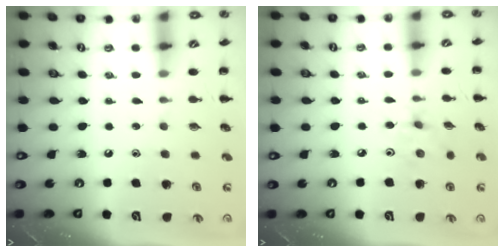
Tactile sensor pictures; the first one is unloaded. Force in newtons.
{"total": 4.3, "press": 4.2, "slide": 0.7}